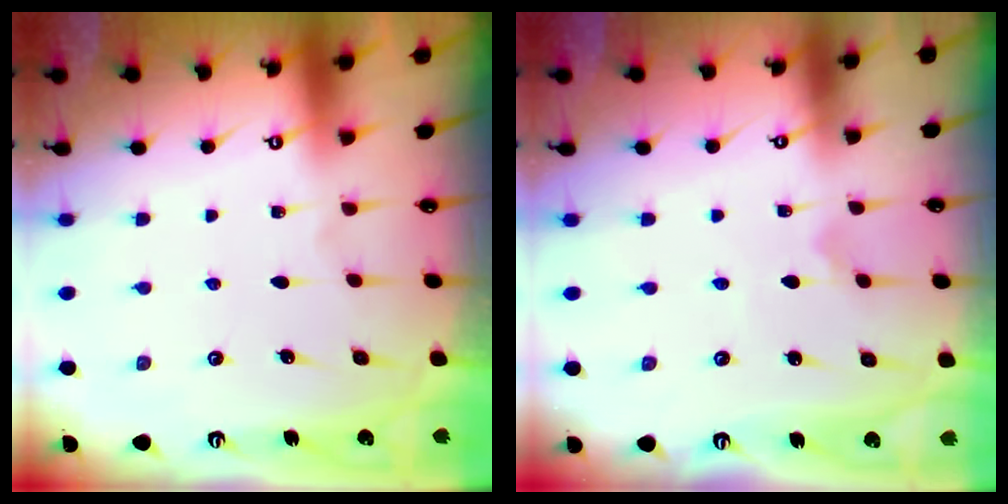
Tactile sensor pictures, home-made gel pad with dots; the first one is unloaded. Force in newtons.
{"total": 1.8, "press": 1.7, "slide": 0.1}